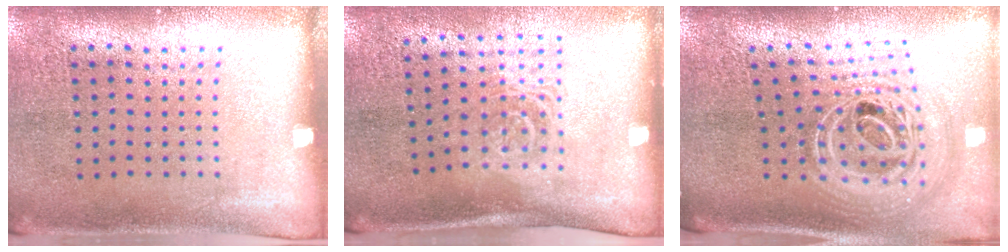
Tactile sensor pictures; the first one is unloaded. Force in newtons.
{"total": 1.6, "press": 1.2, "slide": 1.1}
{"total": 2.9, "press": 2.0, "slide": 2.1}